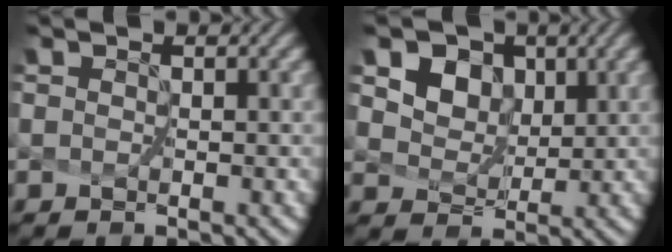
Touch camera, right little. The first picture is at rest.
{"total": 9.9, "force": [5.3, 7.1, 4.4], "torque": [-0.102, 0.012, 0.108]}